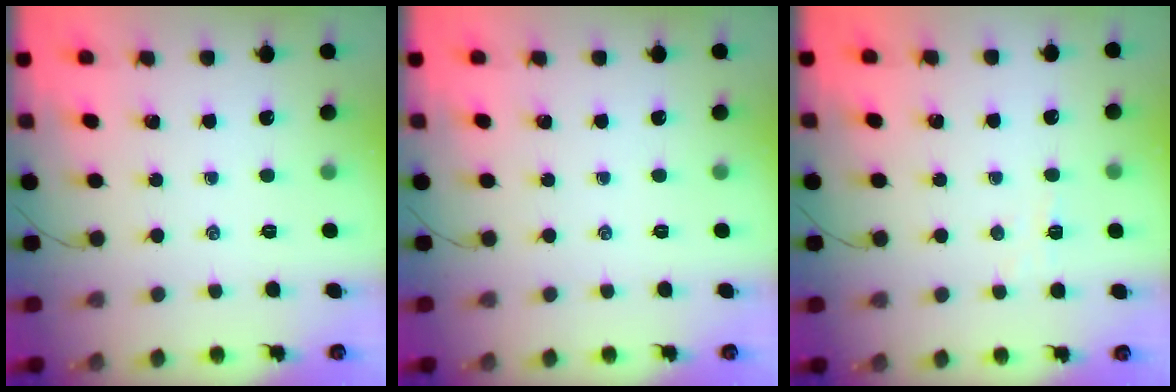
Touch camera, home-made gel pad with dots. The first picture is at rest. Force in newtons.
{"total": 0.0}
{"total": 2.9, "press": 2.7, "slide": 0.8}